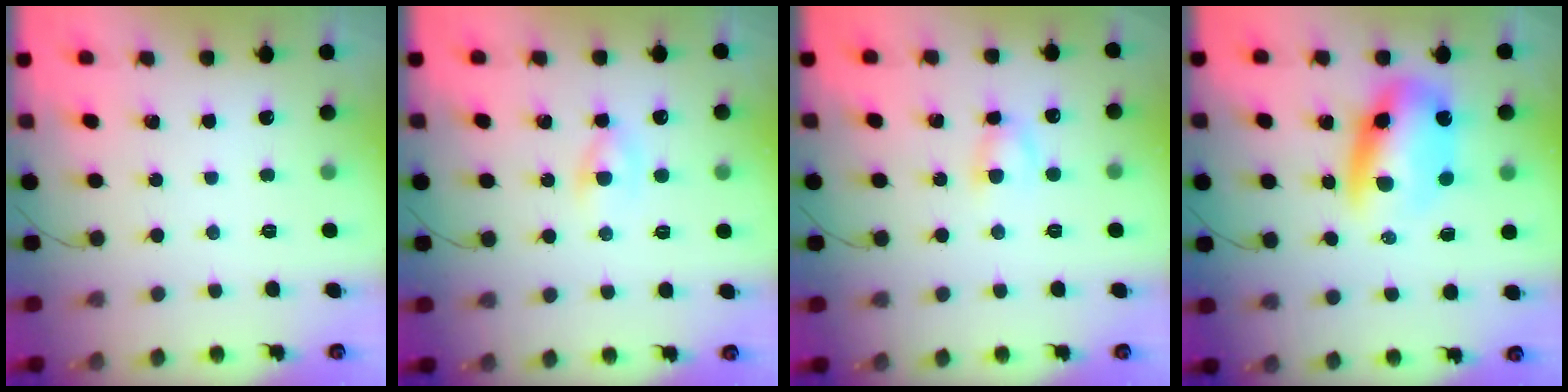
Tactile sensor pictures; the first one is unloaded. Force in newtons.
{"total": 4.1, "press": 3.8, "slide": 1.4}
{"total": 4.4, "press": 4.3, "slide": 1.1}
{"total": 9.7, "press": 9.4, "slide": 2.3}